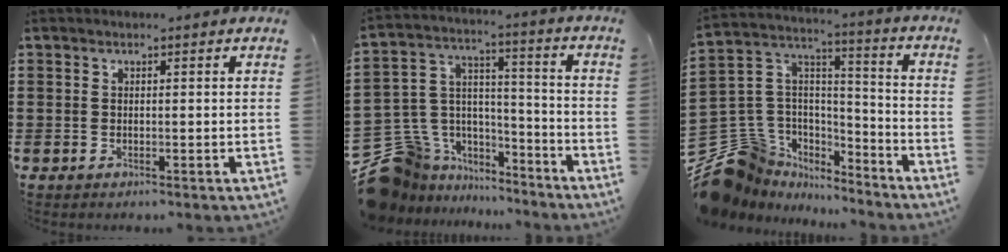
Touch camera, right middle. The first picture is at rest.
{"total": 10.5, "force": [-6.9, 7.8, 1.1], "torque": [-0.068, 0.005, -0.126]}
{"total": 11.2, "force": [-7.9, 7.8, 1.5], "torque": [-0.083, 0.007, -0.151]}